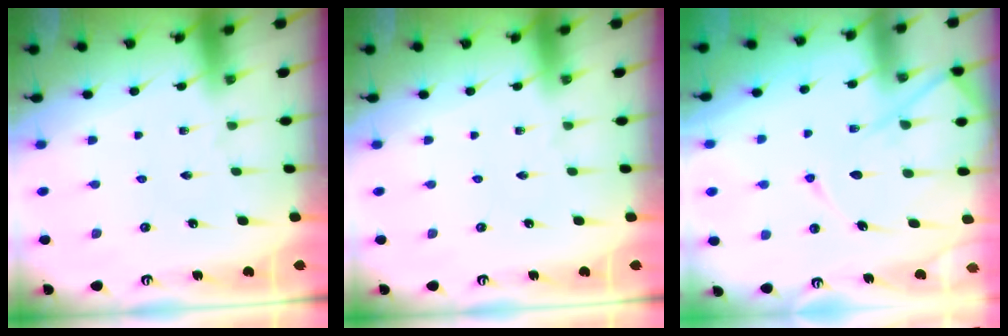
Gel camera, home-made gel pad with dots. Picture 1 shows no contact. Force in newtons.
{"total": 0.0}
{"total": 13.1, "press": 13.0, "slide": 1.3}